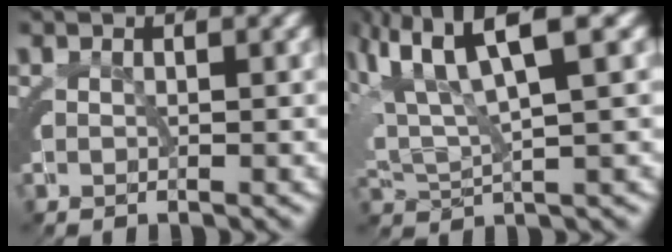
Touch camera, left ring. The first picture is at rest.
{"total": 7.4, "force": [2.9, 4.4, 5.2], "torque": [-0.112, 0.007, 0.043]}